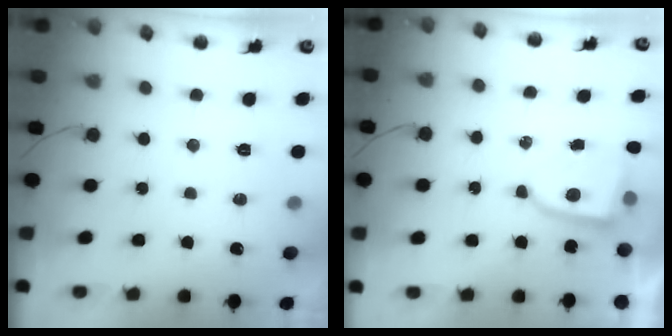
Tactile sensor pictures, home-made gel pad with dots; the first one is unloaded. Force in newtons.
{"total": 3.5, "press": 3.5, "slide": 0.4}